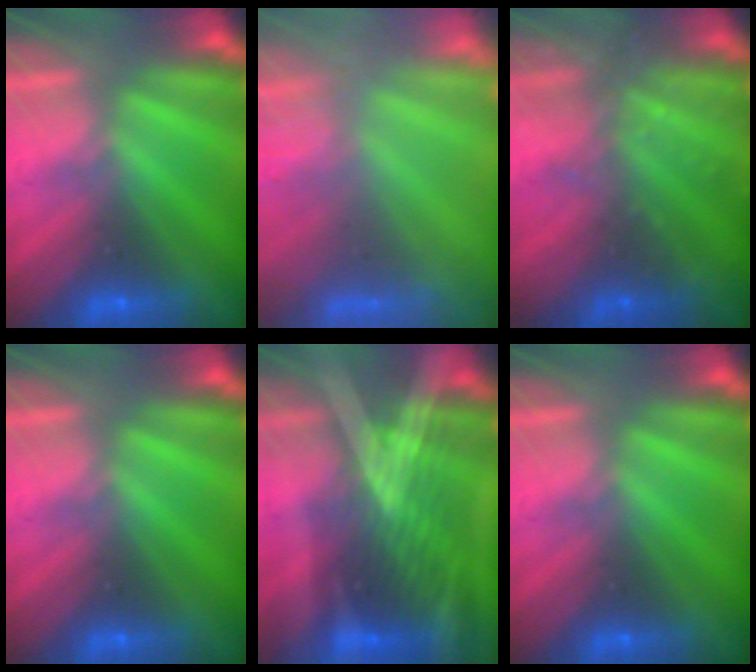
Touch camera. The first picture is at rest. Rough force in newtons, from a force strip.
{"total": 7.4}
{"total": 13.7}
{"total": 0.0}
{"total": 2.9}
{"total": 0.0}